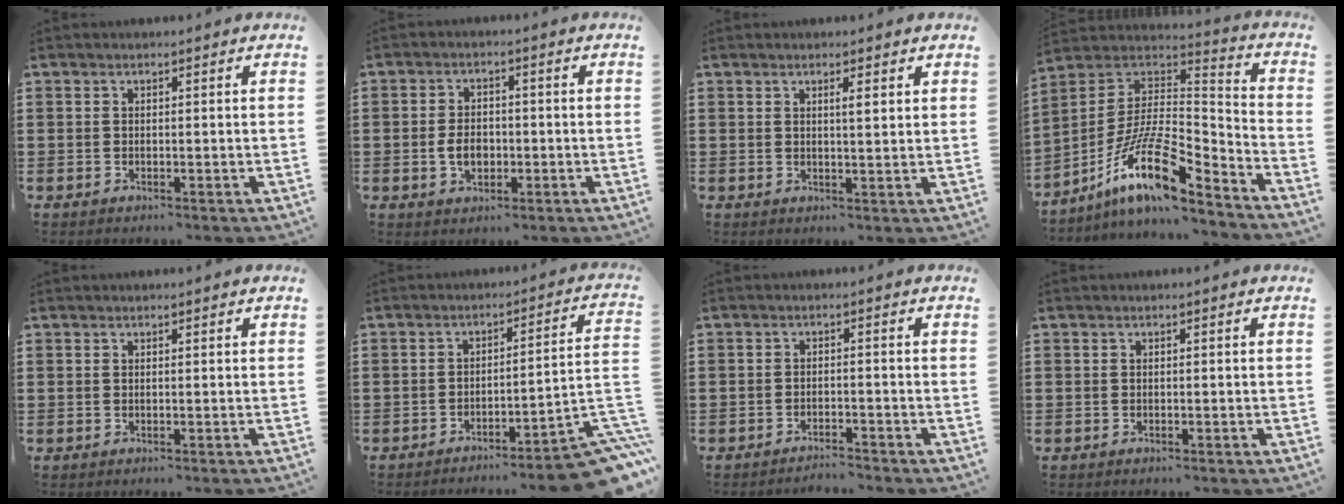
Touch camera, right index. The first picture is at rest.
{"total": 4.0, "force": [-0.8, 2.6, 3.0], "torque": [-0.051, 0.000, -0.015]}
{"total": 2.0, "force": [0.9, 0.1, 1.8], "torque": [-0.037, 0.000, 0.014]}
{"total": 15.3, "force": [-9.3, 4.3, 11.4], "torque": [-0.231, 0.008, -0.173]}
{"total": 0.0}
{"total": 7.8, "force": [-6.1, 0.5, 4.9], "torque": [-0.062, -0.002, -0.116]}
{"total": 1.9, "force": [-1.9, 0.0, 0.1], "torque": [-0.007, 0.002, -0.040]}
{"total": 0.0}